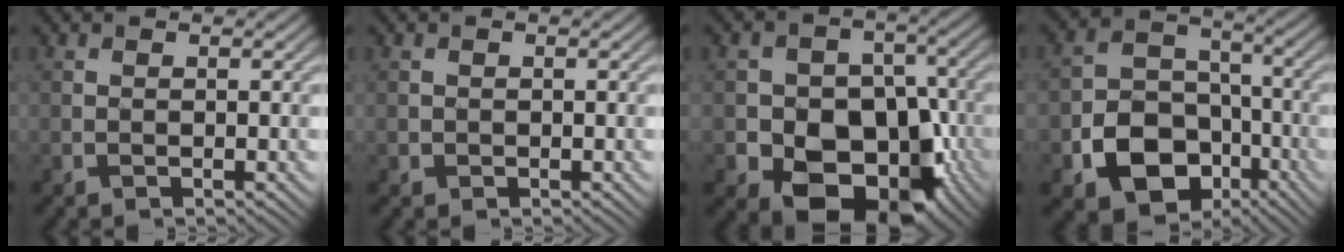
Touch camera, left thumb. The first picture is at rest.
{"total": 0.8, "force": [-0.1, 0.8, 0.1], "torque": [0.001, -0.007, -0.003]}
{"total": 15.2, "force": [-5.9, 11.4, 8.2], "torque": [-0.111, -0.019, -0.124]}
{"total": 12.4, "force": [-5.8, 9.1, 6.2], "torque": [-0.134, -0.039, -0.103]}